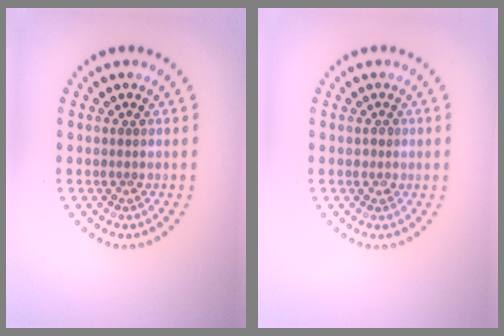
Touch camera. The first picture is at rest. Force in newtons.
{"total": 0.8, "press": 0.6, "slide": 0.4}